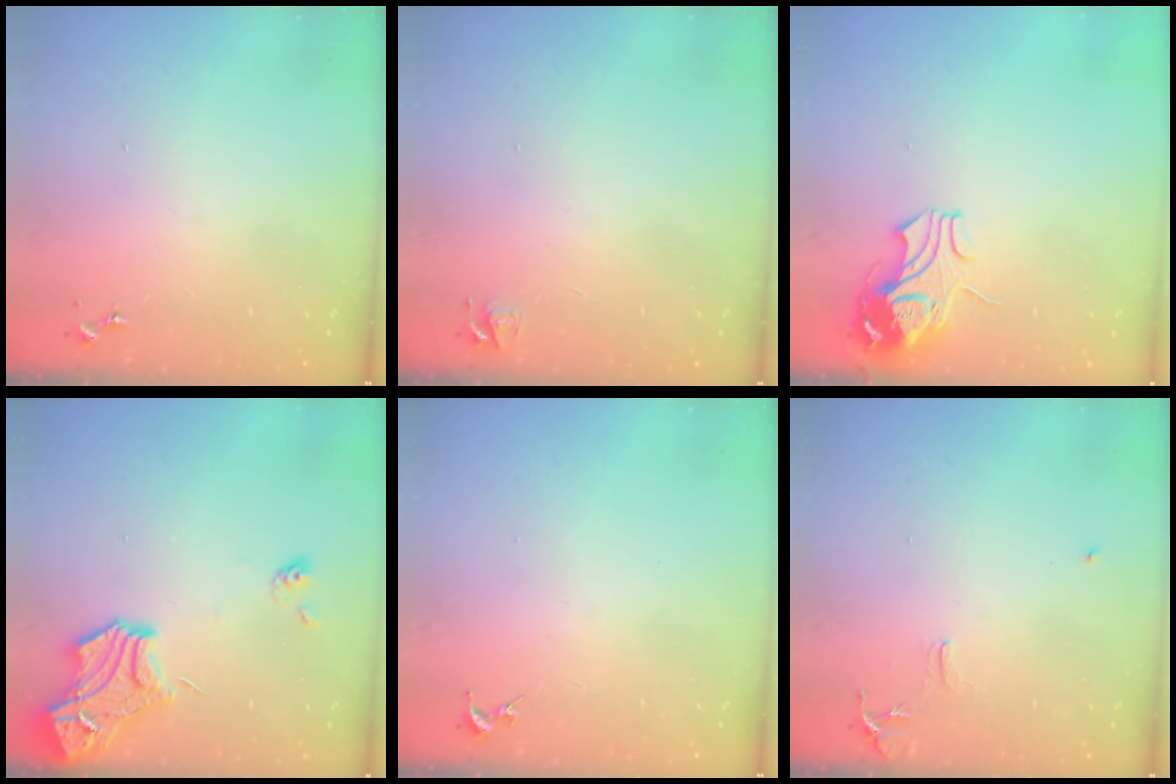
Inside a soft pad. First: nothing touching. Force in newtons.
{"total": 4.7, "press": 4.7, "slide": 0.6}
{"total": 10.0, "press": 9.9, "slide": 1.5}
{"total": 15.5, "press": 15.4, "slide": 1.4}
{"total": 0.0}
{"total": 8.1, "press": 8.0, "slide": 0.7}